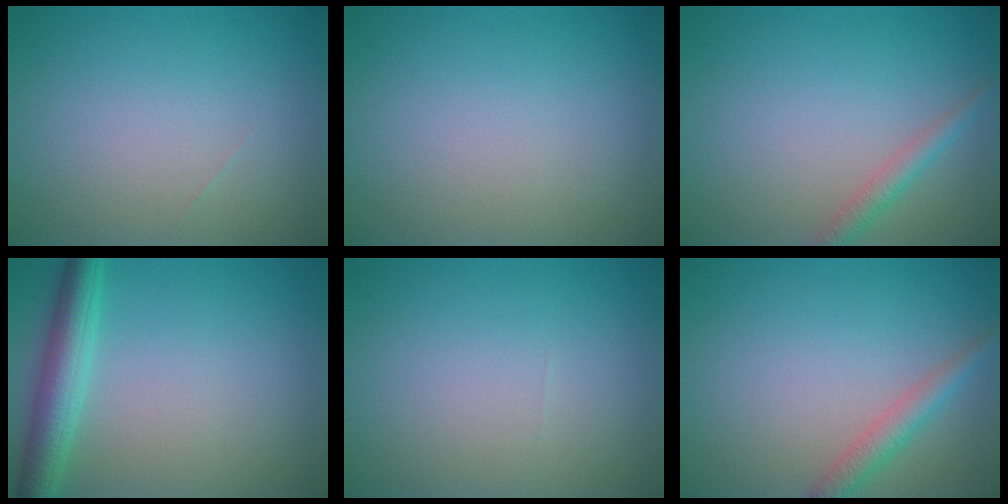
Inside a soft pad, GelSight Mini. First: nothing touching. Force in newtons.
{"total": 0.0}
{"total": 1.8, "press": 1.8, "slide": 0.1}
{"total": 4.3, "press": 4.3, "slide": 0.2}
{"total": 0.0}
{"total": 2.3, "press": 2.3, "slide": 0.1}